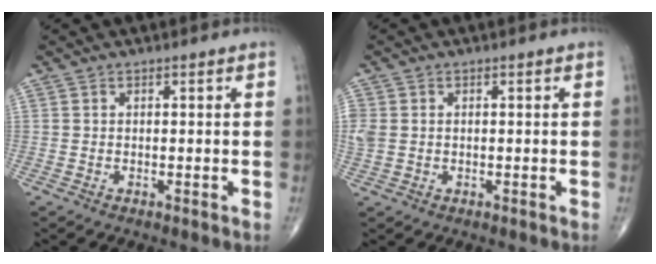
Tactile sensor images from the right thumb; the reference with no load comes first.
{"total": 3.5, "force": [0.0, 2.6, 2.2], "torque": [-0.069, 0.009, 0.005]}